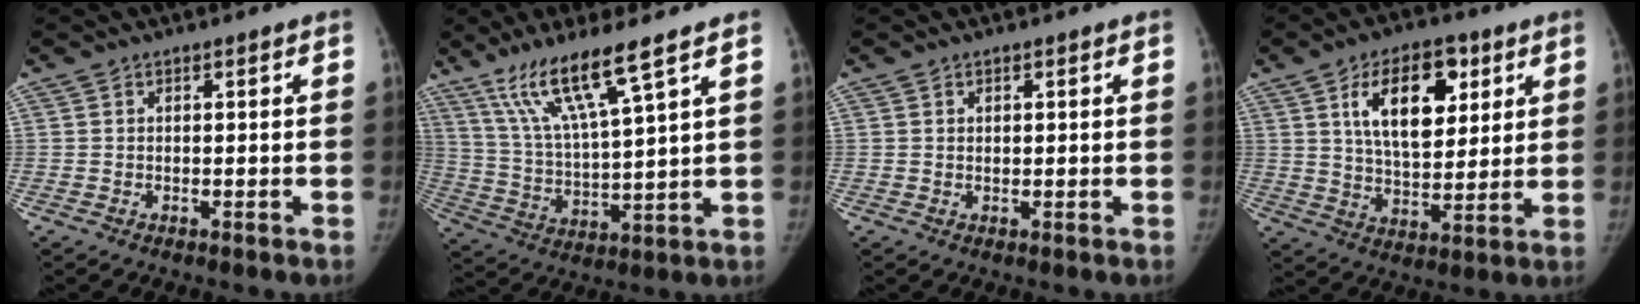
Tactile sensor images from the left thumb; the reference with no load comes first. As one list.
[{"total": 12.8, "force": [8.4, 0.8, 9.6], "torque": [-0.188, -0.039, 0.174]}, {"total": 0.7, "force": [0.2, 0.6, 0.4], "torque": [0.001, 0.000, 0.005]}, {"total": 14.8, "force": [5.7, 8.1, 11.0], "torque": [-0.136, -0.022, 0.100]}]